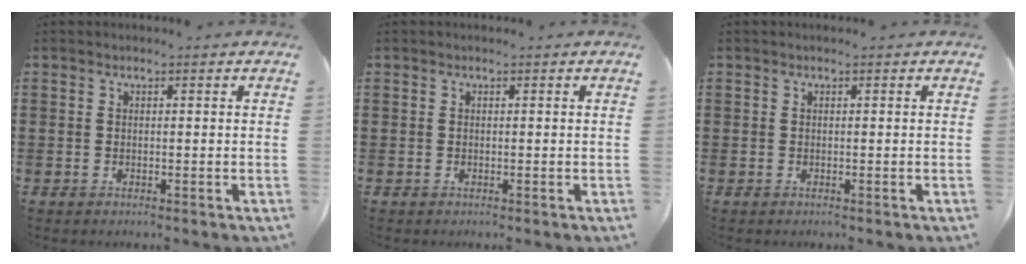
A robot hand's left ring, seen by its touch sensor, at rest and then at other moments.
{"total": 0.0}
{"total": 0.0}